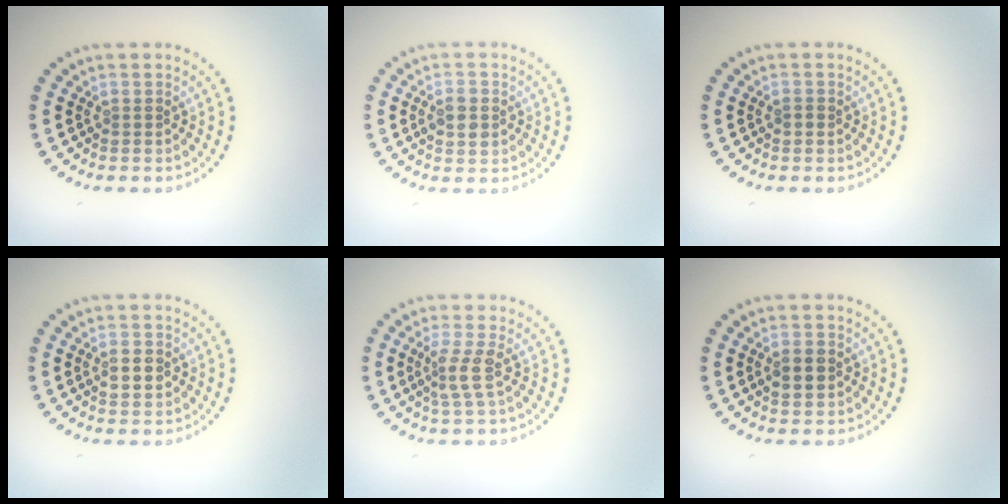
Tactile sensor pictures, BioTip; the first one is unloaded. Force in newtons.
{"total": 2.3, "press": 2.3, "slide": 0.1}
{"total": 0.8, "press": 0.7, "slide": 0.3}
{"total": 2.6, "press": 2.6, "slide": 0.0}
{"total": 2.3, "press": 1.7, "slide": 1.6}
{"total": 2.4, "press": 2.4, "slide": 0.2}